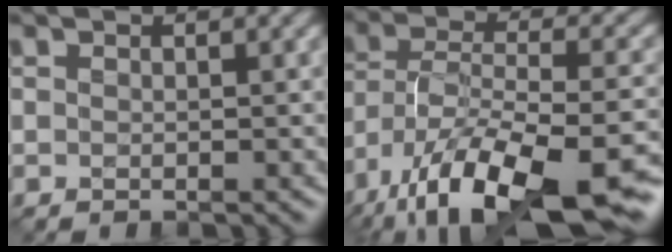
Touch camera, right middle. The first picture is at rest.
{"total": 17.7, "force": [-11.3, 7.2, 11.6], "torque": [-0.214, -0.039, -0.162]}